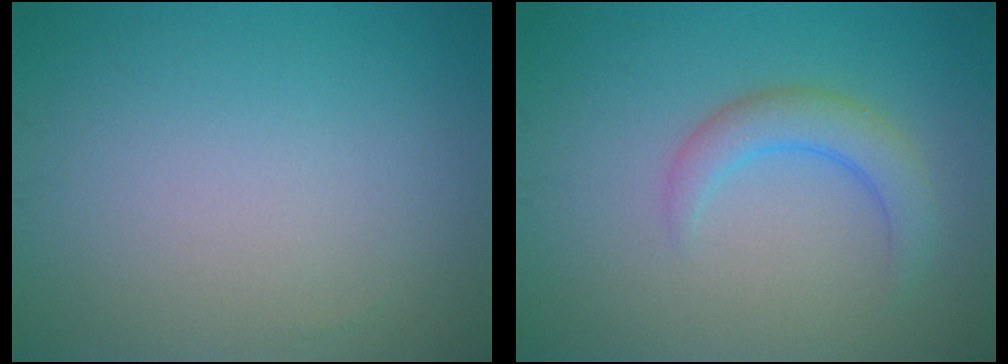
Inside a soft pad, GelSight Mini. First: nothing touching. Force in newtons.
{"total": 2.9, "press": 2.9, "slide": 0.3}